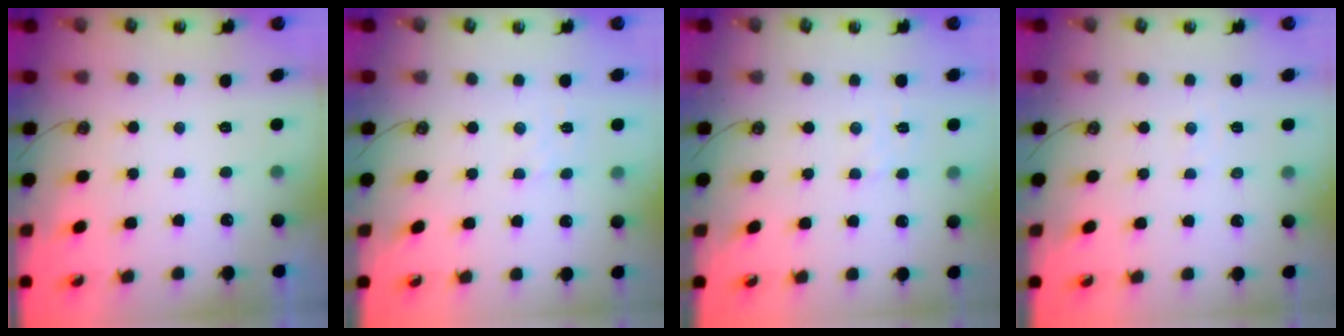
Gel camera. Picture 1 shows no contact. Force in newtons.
{"total": 2.5, "press": 2.5, "slide": 0.4}
{"total": 2.9, "press": 2.9, "slide": 0.4}
{"total": 4.0, "press": 4.0, "slide": 0.5}